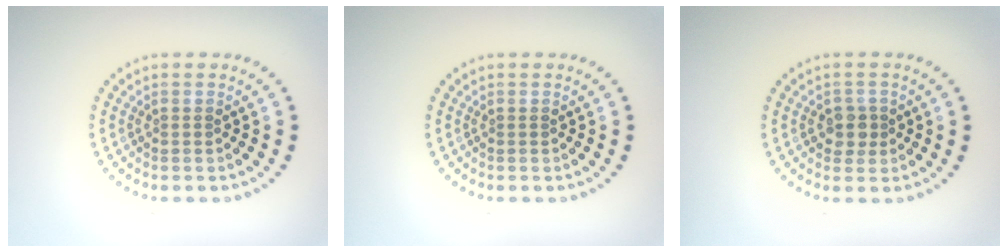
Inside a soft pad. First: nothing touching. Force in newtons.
{"total": 0.0}
{"total": 1.9, "press": 1.8, "slide": 0.7}